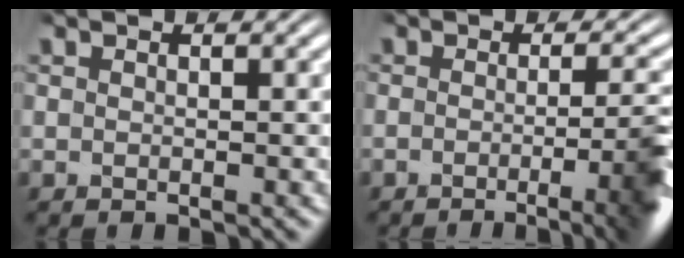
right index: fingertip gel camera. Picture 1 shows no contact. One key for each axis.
{"total": 6.4, "fx": -3.0, "fy": 1.2, "fz": 5.6, "tx": -0.050, "ty": -0.004, "tz": -0.051}